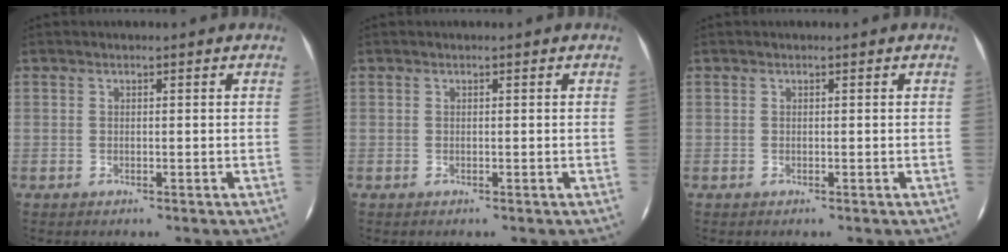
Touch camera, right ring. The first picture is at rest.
{"total": 0.0}
{"total": 0.0}